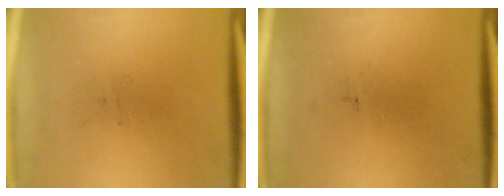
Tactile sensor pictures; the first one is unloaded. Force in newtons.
{"total": 0.0}